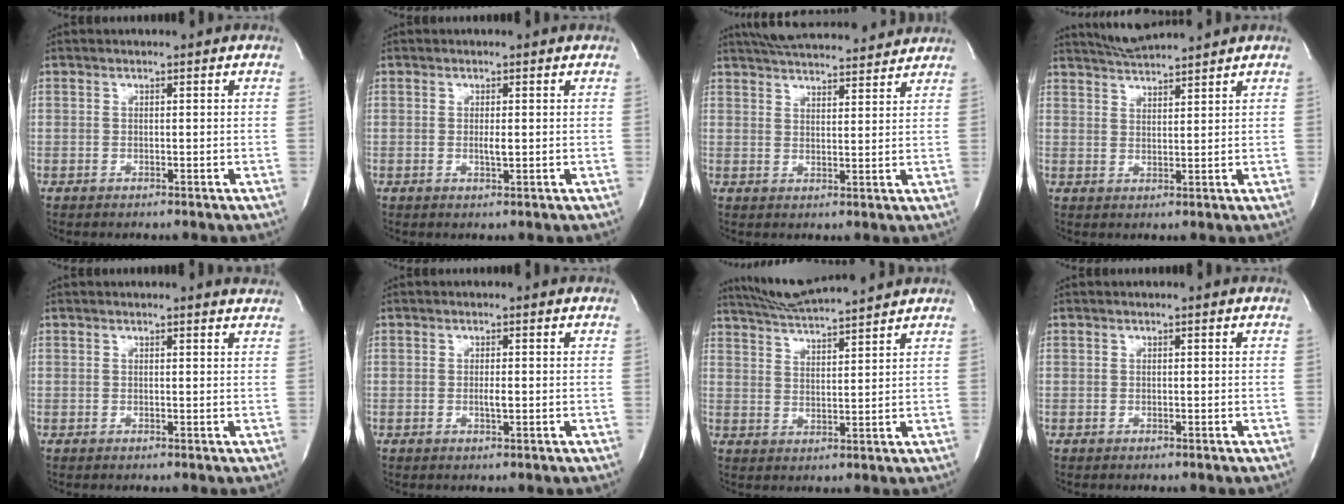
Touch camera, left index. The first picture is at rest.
{"total": 1.3, "force": [-0.2, 0.2, 1.3], "torque": [-0.027, -0.006, -0.005]}
{"total": 16.4, "force": [15.2, 2.6, 5.7], "torque": [-0.094, 0.033, 0.215]}
{"total": 5.8, "force": [5.5, -0.6, 1.6], "torque": [-0.036, 0.014, 0.099]}
{"total": 2.6, "force": [2.6, 0.2, 0.3], "torque": [-0.008, -0.015, 0.009]}
{"total": 1.3, "force": [-0.4, 0.2, 1.2], "torque": [-0.025, -0.005, -0.007]}
{"total": 11.4, "force": [10.6, -0.4, 4.2], "torque": [-0.082, 0.020, 0.171]}
{"total": 0.0}